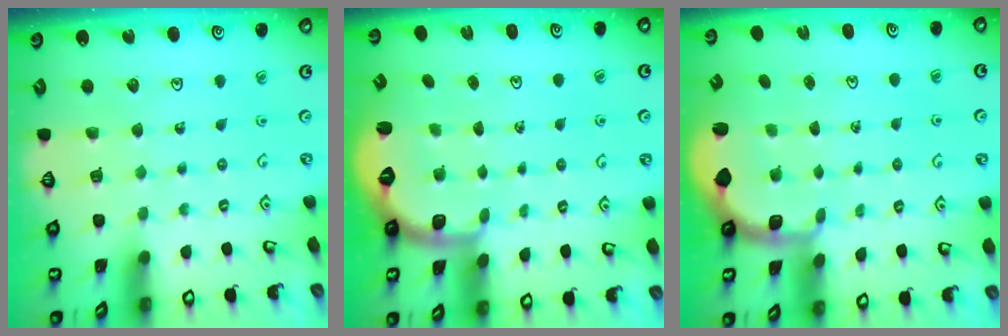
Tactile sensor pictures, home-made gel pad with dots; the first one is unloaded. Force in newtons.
{"total": 2.7, "press": 1.7, "slide": 2.1}
{"total": 2.5, "press": 1.3, "slide": 2.1}